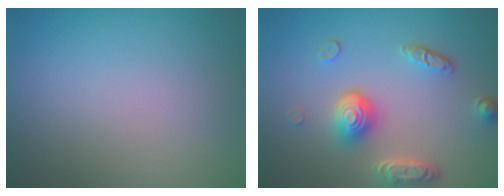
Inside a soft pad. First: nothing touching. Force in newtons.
{"total": 4.9, "press": 3.7, "slide": 3.2}